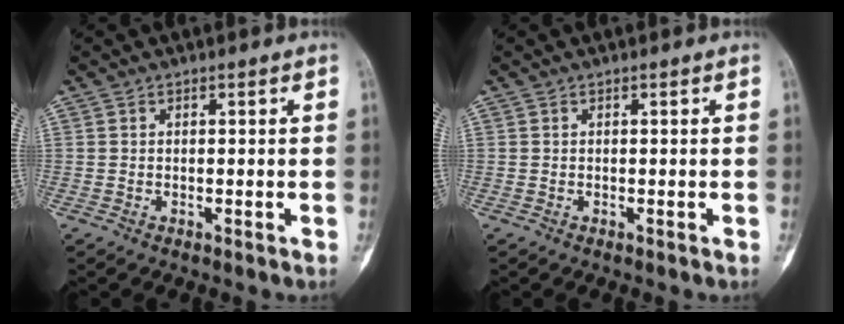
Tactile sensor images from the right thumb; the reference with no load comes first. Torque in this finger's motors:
{"motor_torque": [0.52, 0.36, 0.00, 0.00, 0.08]}